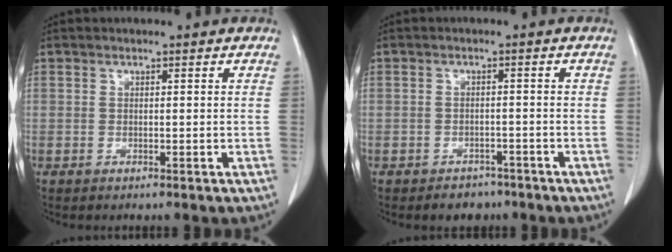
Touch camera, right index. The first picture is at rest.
{"total": 3.2, "force": [-2.5, 2.1, 0.4], "torque": [-0.006, 0.007, -0.031]}